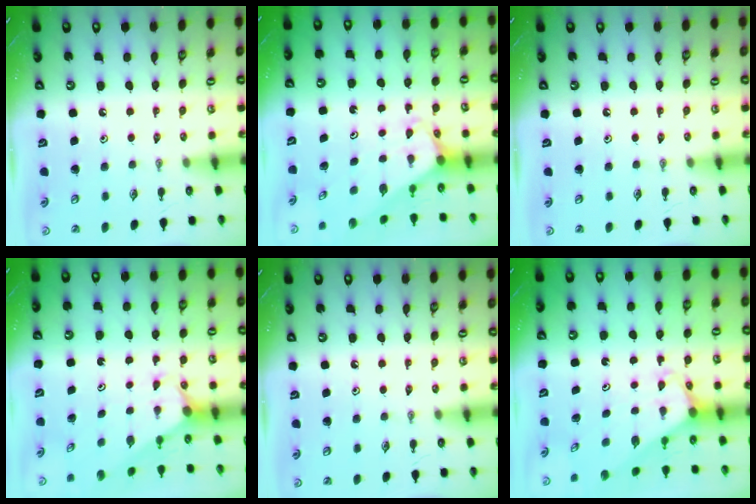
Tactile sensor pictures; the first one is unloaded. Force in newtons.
{"total": 1.9, "press": 1.9, "slide": 0.1}
{"total": 0.0}
{"total": 2.6, "press": 2.6, "slide": 0.1}
{"total": 0.0}
{"total": 2.0, "press": 2.0, "slide": 0.1}